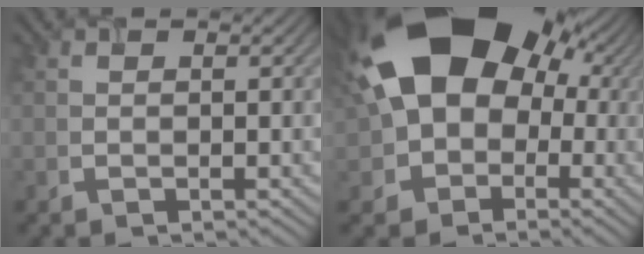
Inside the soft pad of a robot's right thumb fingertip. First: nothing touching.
{"total": 20.5, "force": [3.9, 15.7, 12.6], "torque": [-0.216, 0.025, 0.056]}